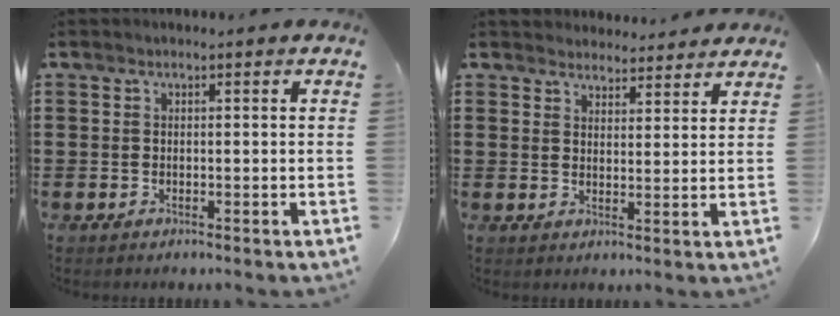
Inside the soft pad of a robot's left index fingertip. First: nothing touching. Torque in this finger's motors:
{"motor_torque": [2.14, 0.00, 0.26, 0.01]}